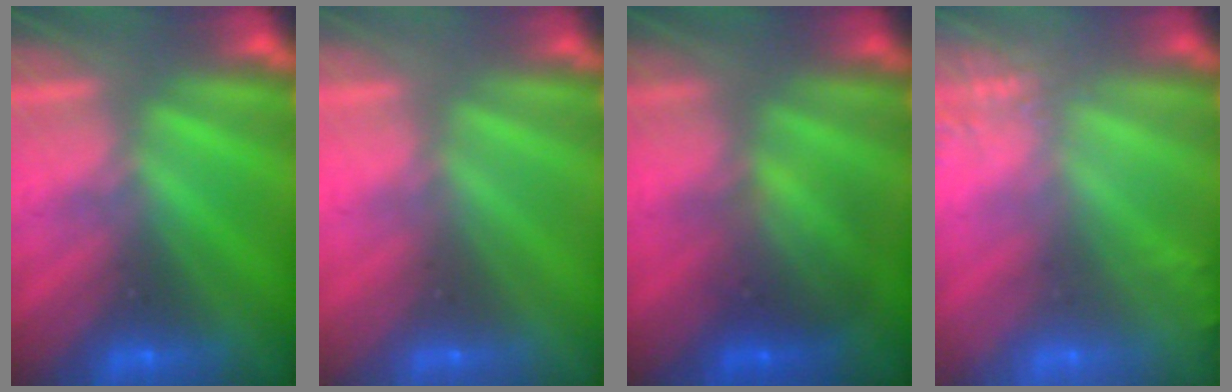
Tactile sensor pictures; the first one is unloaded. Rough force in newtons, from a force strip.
{"total": 2.8}
{"total": 2.1}
{"total": 2.4}